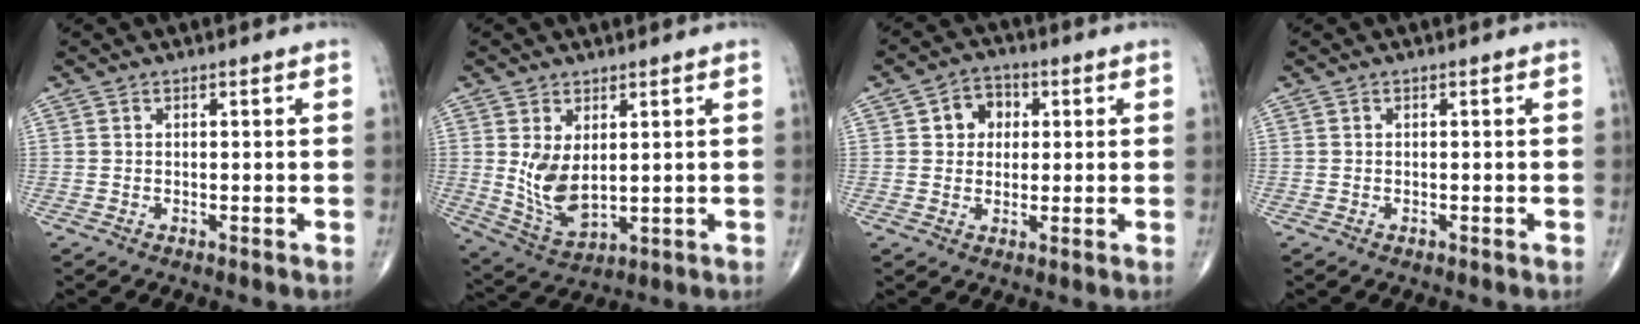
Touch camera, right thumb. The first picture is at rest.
{"total": 8.2, "force": [1.4, 4.7, 6.5], "torque": [-0.119, -0.021, 0.046]}
{"total": 5.9, "force": [1.3, 4.9, 2.9], "torque": [-0.015, 0.007, 0.014]}
{"total": 0.0}